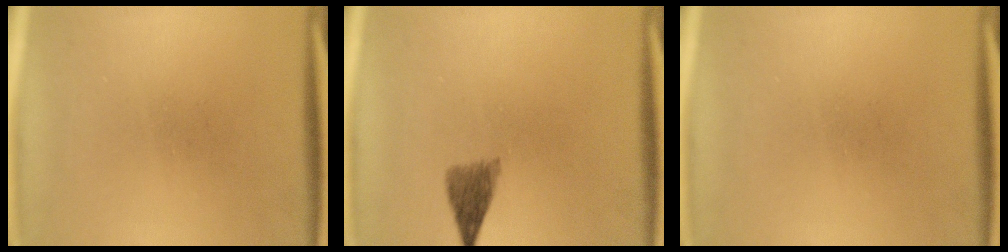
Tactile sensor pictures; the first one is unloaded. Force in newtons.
{"total": 3.2}
{"total": 0.0}